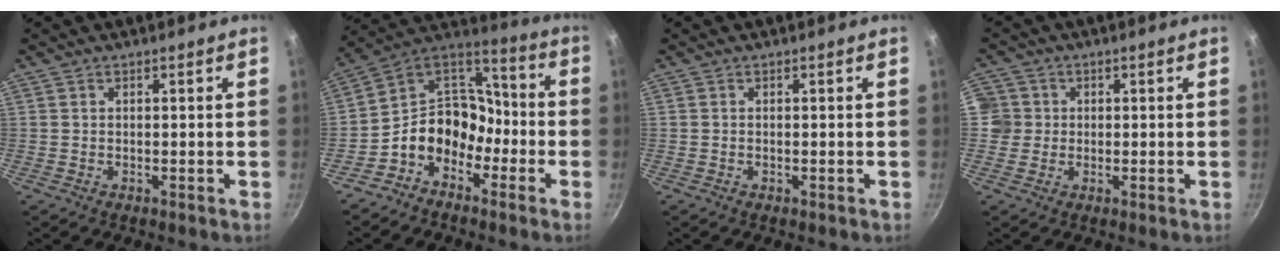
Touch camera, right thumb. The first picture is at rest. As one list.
[{"total": 13.2, "force": [-6.1, 10.0, 6.1], "torque": [-0.054, 0.081, -0.135]}, {"total": 0.0}, {"total": 4.8, "force": [0.3, 4.7, 0.9], "torque": [0.020, 0.006, -0.004]}]